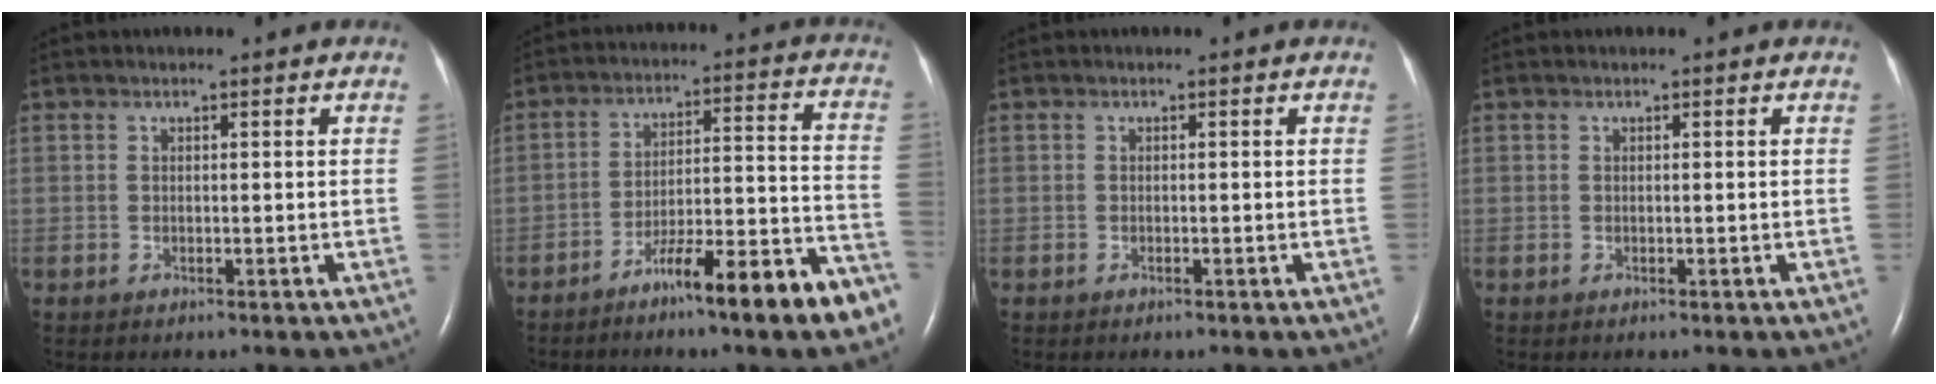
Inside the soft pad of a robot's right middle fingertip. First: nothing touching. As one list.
[{"total": 13.3, "force": [-9.0, 0.8, 9.7], "torque": [-0.139, 0.023, -0.140]}, {"total": 0.0}, {"total": 0.0}]